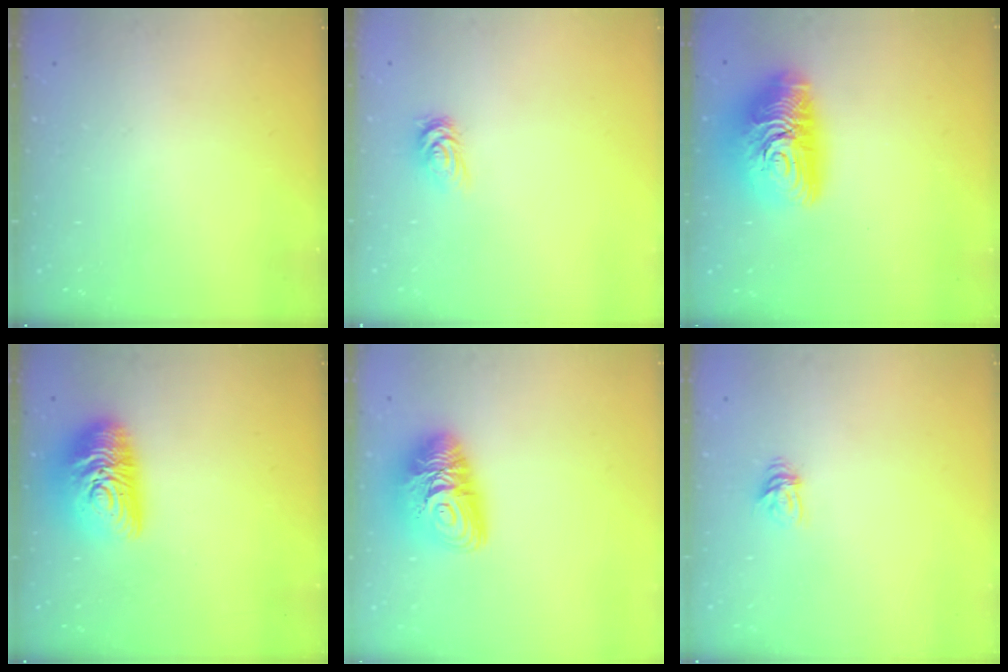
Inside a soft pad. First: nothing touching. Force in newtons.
{"total": 3.3, "press": 3.3, "slide": 0.5}
{"total": 17.0, "press": 17.0, "slide": 1.1}
{"total": 14.7, "press": 14.6, "slide": 0.9}
{"total": 14.3, "press": 14.2, "slide": 1.1}
{"total": 4.9, "press": 4.9, "slide": 0.6}